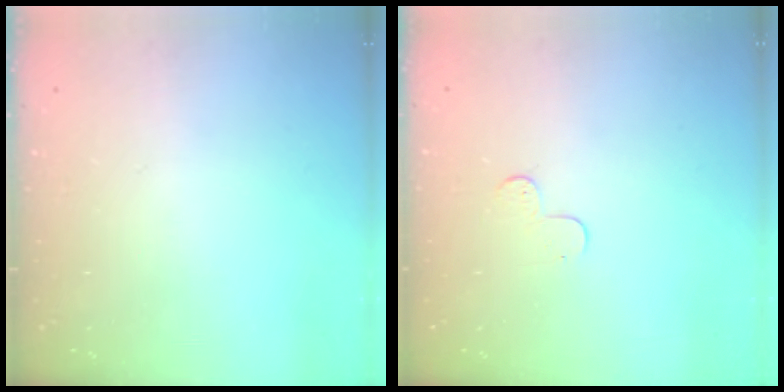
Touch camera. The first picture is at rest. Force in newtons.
{"total": 3.9, "press": 3.9, "slide": 0.4}